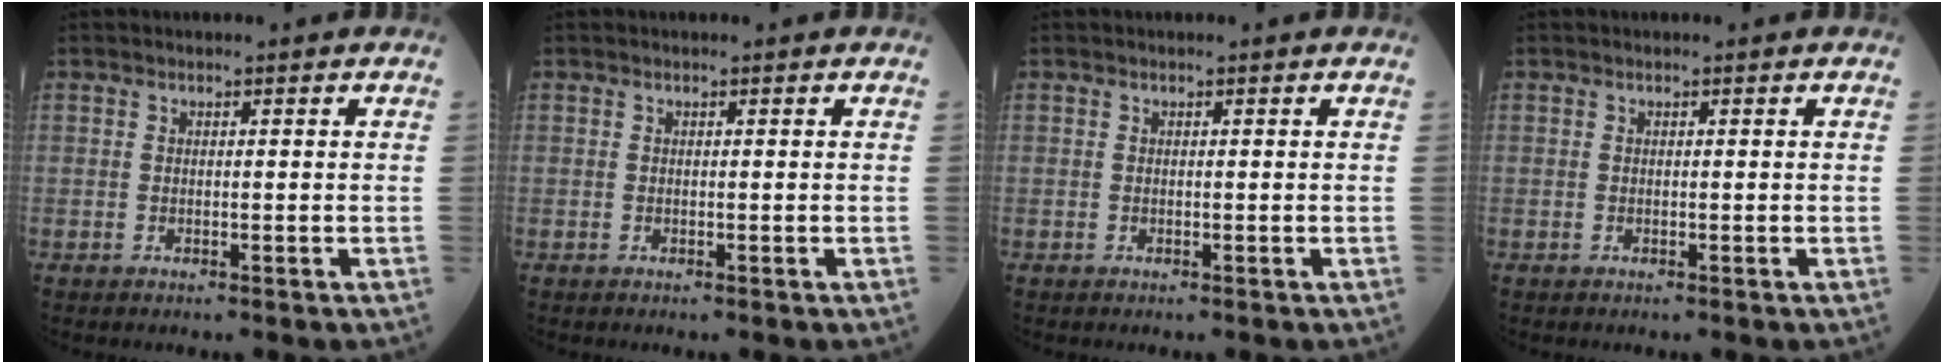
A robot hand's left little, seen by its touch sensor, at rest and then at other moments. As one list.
[{"total": 0.0}, {"total": 0.0}, {"total": 0.0}]